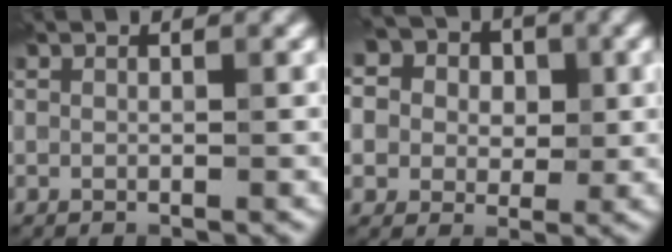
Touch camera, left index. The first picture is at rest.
{"total": 13.5, "force": [5.2, 11.0, 5.9], "torque": [-0.141, 0.034, 0.070]}